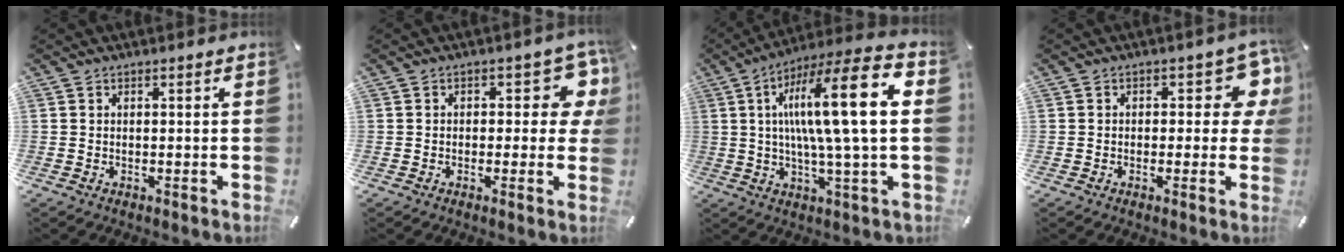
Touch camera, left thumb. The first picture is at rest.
{"total": 8.5, "force": [2.0, 4.8, 6.7], "torque": [-0.070, -0.009, 0.030]}
{"total": 19.4, "force": [3.3, 2.5, 19.0], "torque": [-0.346, -0.008, 0.031]}
{"total": 8.5, "force": [2.0, 4.8, 6.7], "torque": [-0.070, -0.010, 0.032]}